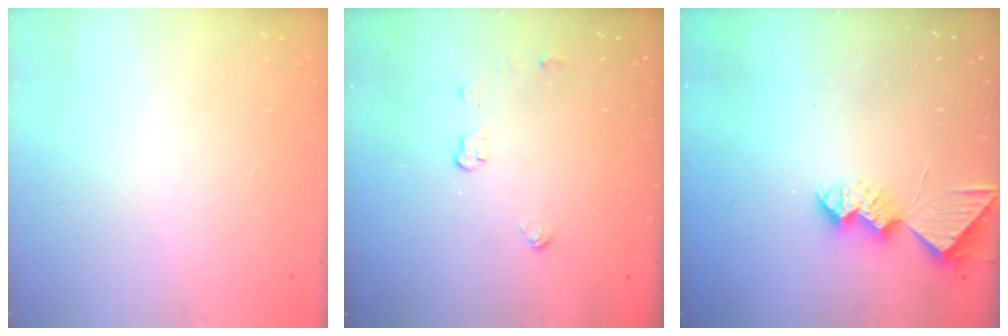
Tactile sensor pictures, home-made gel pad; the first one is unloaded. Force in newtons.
{"total": 3.9, "press": 3.9, "slide": 0.2}
{"total": 9.0, "press": 9.0, "slide": 0.7}